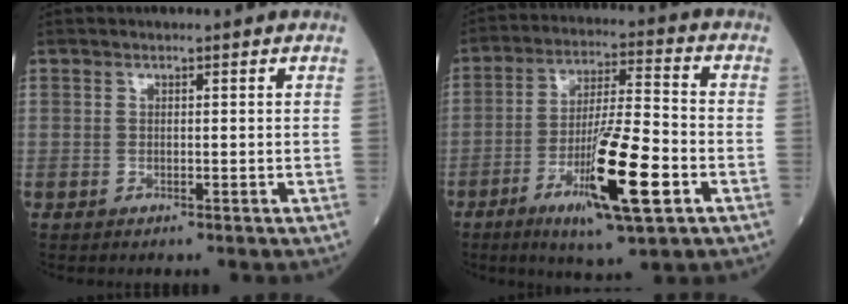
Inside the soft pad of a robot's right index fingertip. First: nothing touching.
{"total": 14.3, "force": [-5.8, 1.2, 13.0], "torque": [-0.233, -0.020, -0.098]}